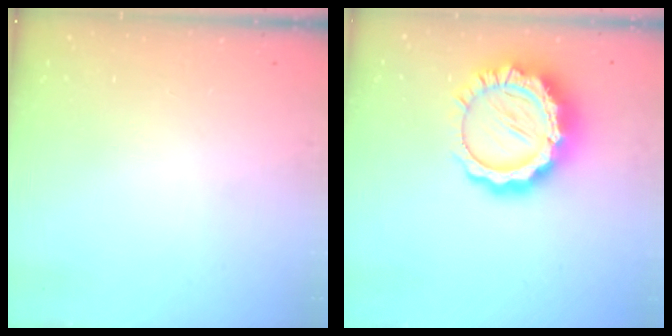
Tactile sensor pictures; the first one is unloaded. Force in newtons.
{"total": 16.4, "press": 16.3, "slide": 1.4}